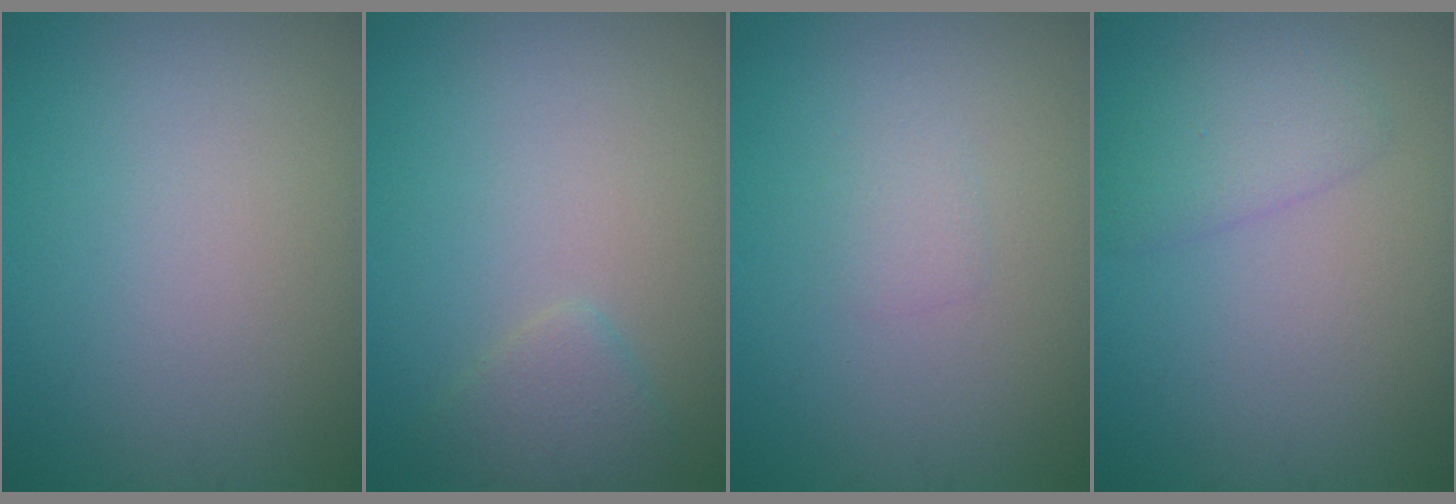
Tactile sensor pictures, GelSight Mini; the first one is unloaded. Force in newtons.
{"total": 1.7, "press": 1.7, "slide": 0.2}
{"total": 0.9, "press": 0.9, "slide": 0.1}
{"total": 2.2, "press": 2.2, "slide": 0.1}